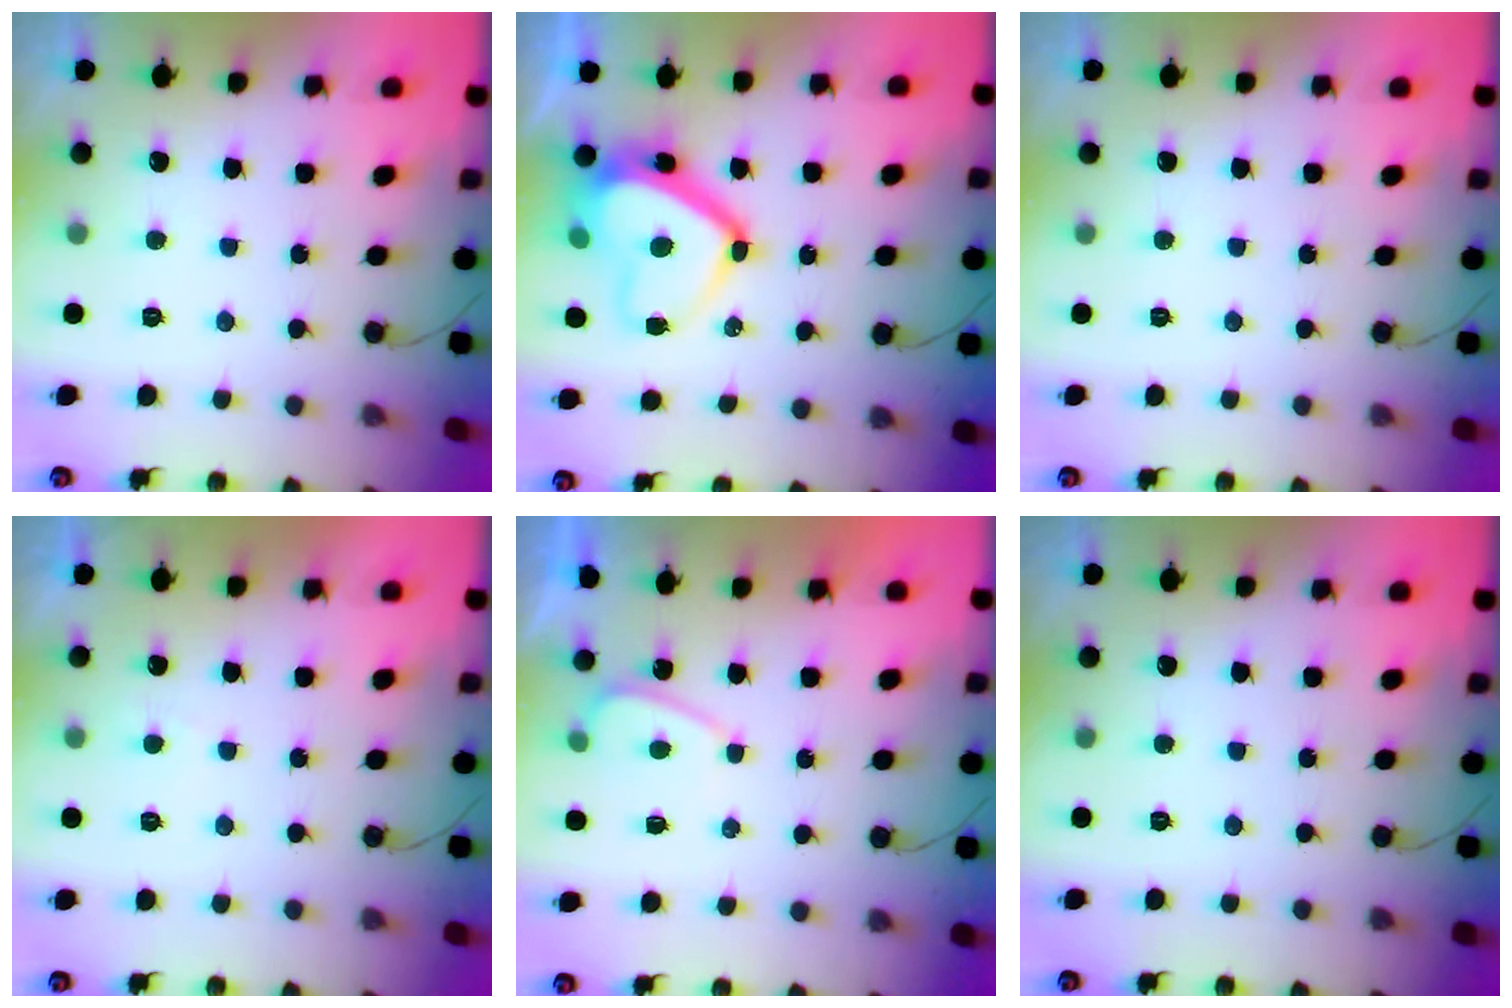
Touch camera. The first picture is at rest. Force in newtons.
{"total": 13.5, "press": 13.3, "slide": 2.3}
{"total": 0.0}
{"total": 1.1, "press": 1.0, "slide": 0.5}
{"total": 1.6, "press": 1.5, "slide": 0.6}
{"total": 0.0}